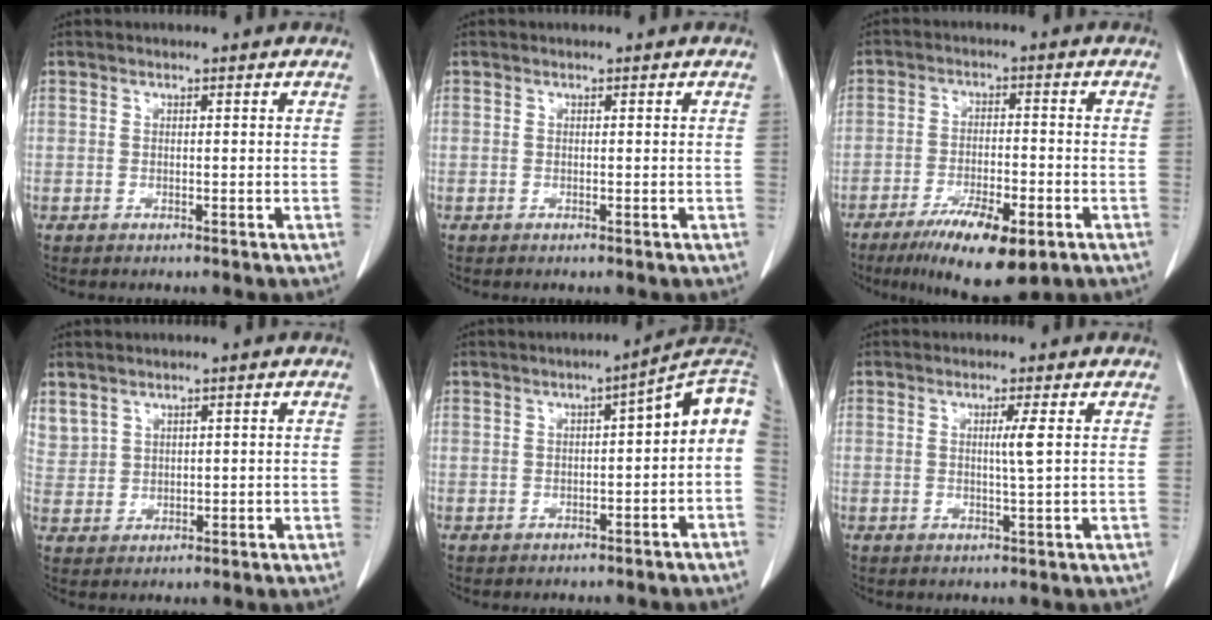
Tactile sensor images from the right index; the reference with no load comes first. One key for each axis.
{"total": 0.0}
{"total": 10.7, "fx": -6.2, "fy": 2.8, "fz": 8.2, "tx": -0.137, "ty": -0.016, "tz": -0.095}
{"total": 5.2, "fx": 3.1, "fy": 3.9, "fz": 1.6, "tx": -0.047, "ty": 0.013, "tz": 0.080}
{"total": 8.1, "fx": -0.3, "fy": 1.8, "fz": 7.9, "tx": -0.102, "ty": 0.030, "tz": -0.010}
{"total": 2.4, "fx": 0.5, "fy": -0.6, "fz": 2.2, "tx": -0.041, "ty": -0.005, "tz": 0.008}